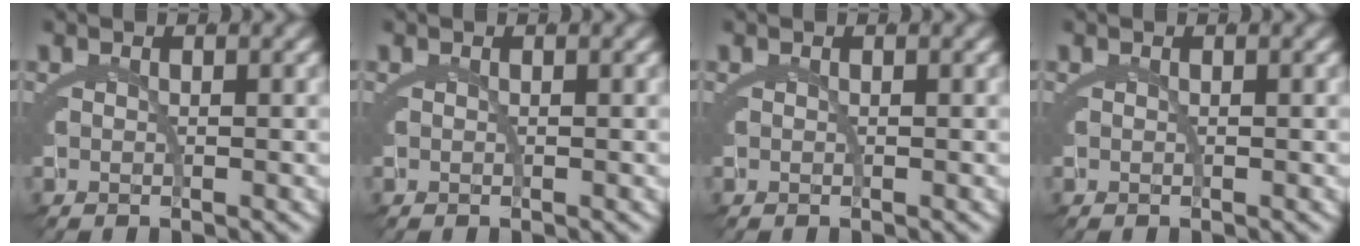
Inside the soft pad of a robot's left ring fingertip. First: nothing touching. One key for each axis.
{"total": 0.0}
{"total": 0.0}
{"total": 0.0}